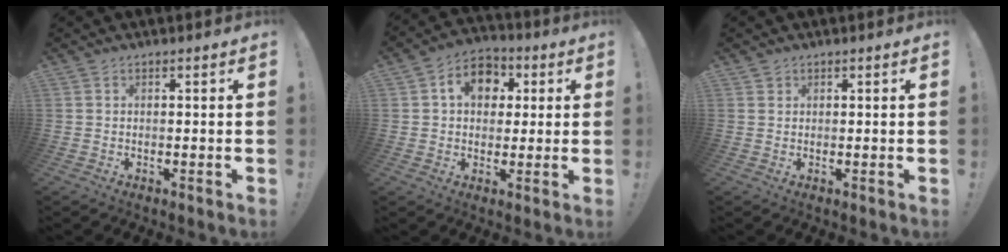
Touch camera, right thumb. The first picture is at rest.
{"total": 10.5, "force": [2.9, 8.2, 6.0], "torque": [-0.094, 0.007, 0.058]}
{"total": 0.8, "force": [0.7, 0.4, 0.1], "torque": [0.003, -0.003, 0.012]}